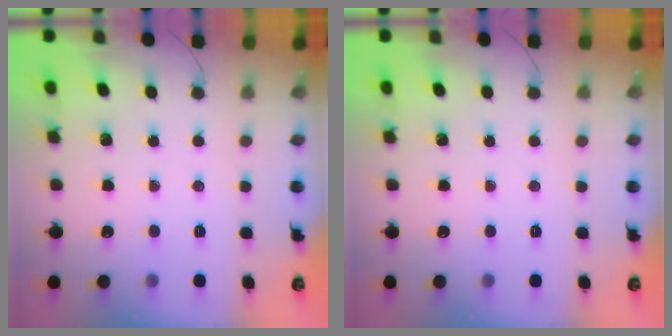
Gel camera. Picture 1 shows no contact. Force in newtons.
{"total": 0.0}